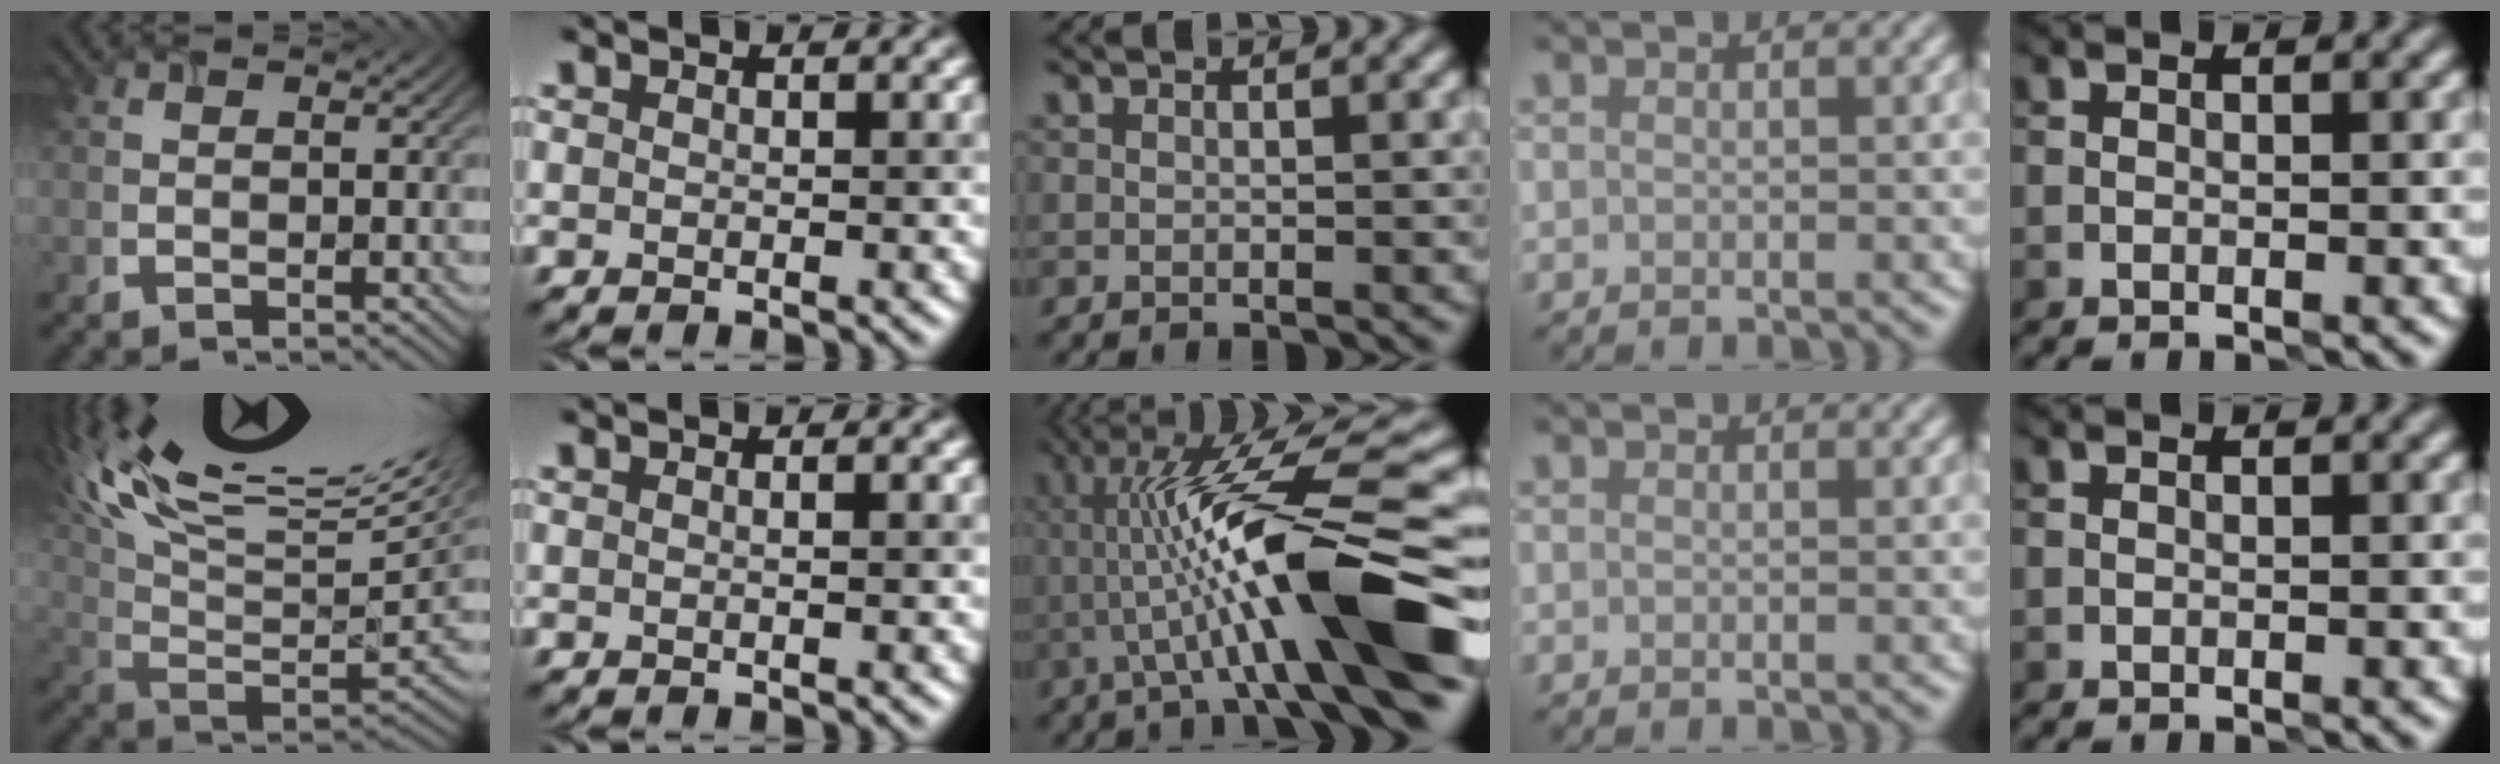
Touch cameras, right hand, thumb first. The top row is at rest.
{"thumb": {"total": 18.8, "force": [10.7, 5.7, 14.4], "torque": [-0.302, 0.032, 0.181]}, "index": {"total": 0.9, "force": [0.2, 0.4, 0.8], "torque": [-0.002, -0.004, -0.007]}, "middle": {"total": 12.6, "force": [-1.4, 1.2, 12.5], "torque": [-0.210, 0.043, -0.013]}}